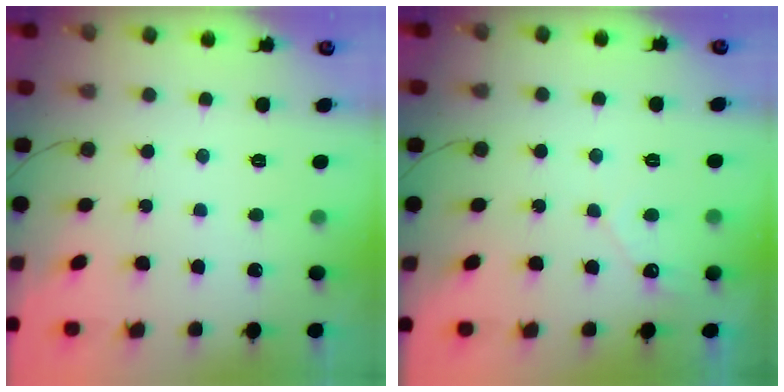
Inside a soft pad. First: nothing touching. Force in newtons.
{"total": 2.9, "press": 2.9, "slide": 0.1}